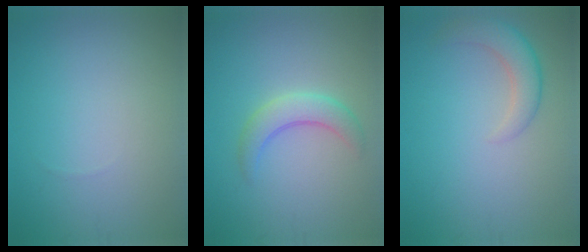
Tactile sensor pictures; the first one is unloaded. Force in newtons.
{"total": 2.9, "press": 2.9, "slide": 0.1}
{"total": 3.0, "press": 3.0, "slide": 0.2}